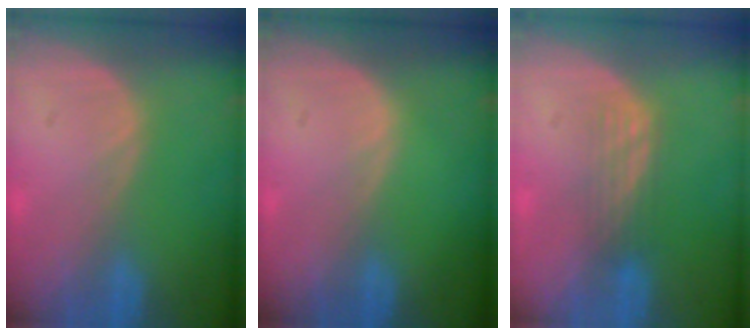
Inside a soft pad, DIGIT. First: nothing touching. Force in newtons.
{"total": 0.0}
{"total": 2.9, "press": 2.5, "slide": 1.5}